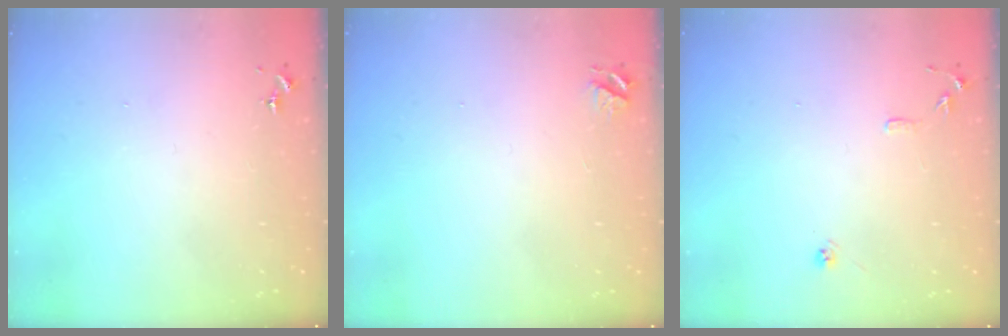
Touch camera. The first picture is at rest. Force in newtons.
{"total": 4.0, "press": 3.9, "slide": 0.4}
{"total": 7.9, "press": 7.9, "slide": 0.8}